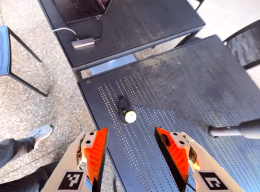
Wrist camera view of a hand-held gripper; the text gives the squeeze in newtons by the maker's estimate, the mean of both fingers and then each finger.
{"total": 0.0}